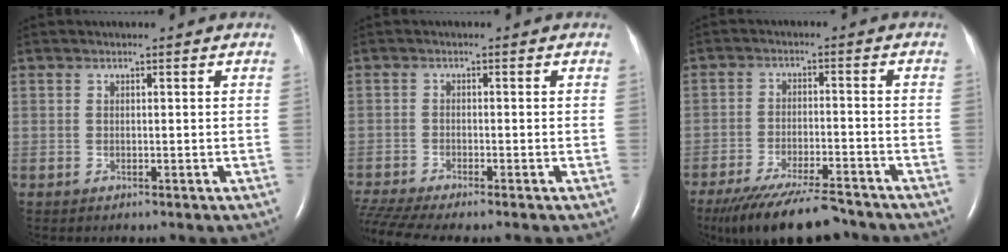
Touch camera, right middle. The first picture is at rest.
{"total": 7.3, "force": [-6.4, -0.1, 3.5], "torque": [-0.071, -0.011, -0.112]}
{"total": 14.4, "force": [-12.5, 2.3, 6.9], "torque": [-0.123, -0.024, -0.194]}